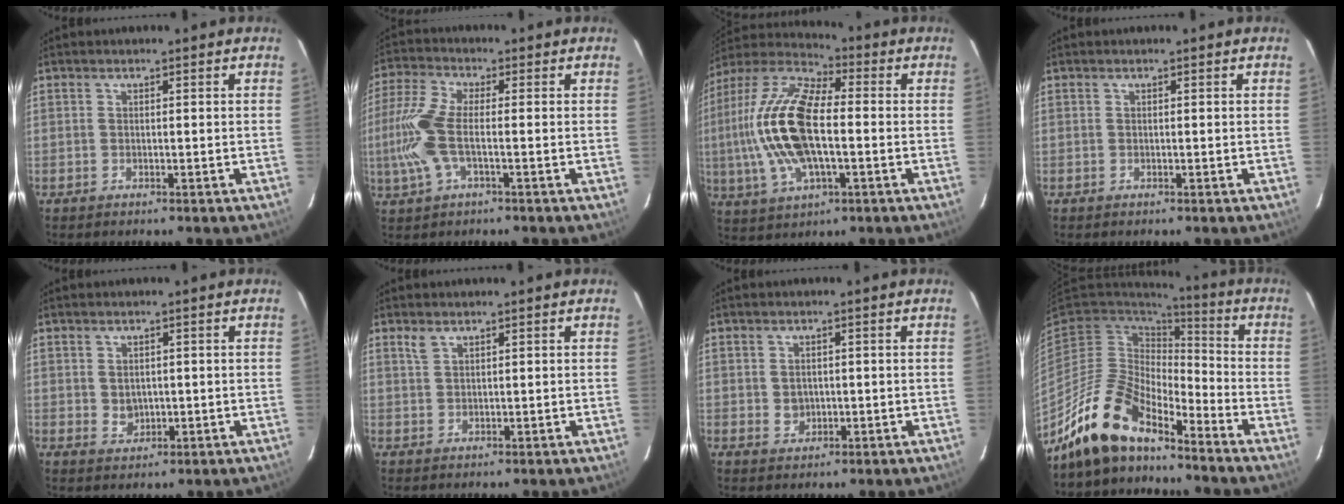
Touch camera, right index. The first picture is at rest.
{"total": 9.9, "force": [-1.6, 3.5, 9.1], "torque": [-0.212, 0.002, -0.036]}
{"total": 19.5, "force": [-1.0, 8.3, 17.7], "torque": [-0.369, 0.006, -0.024]}
{"total": 0.0}
{"total": 2.7, "force": [0.3, 2.3, 1.4], "torque": [-0.022, 0.001, 0.011]}
{"total": 1.6, "force": [1.2, 0.6, 0.9], "torque": [-0.016, 0.003, 0.024]}
{"total": 2.4, "force": [0.1, 2.2, 1.1], "torque": [-0.017, 0.002, 0.005]}
{"total": 13.8, "force": [-11.7, 4.3, 5.8], "torque": [-0.114, 0.002, -0.229]}